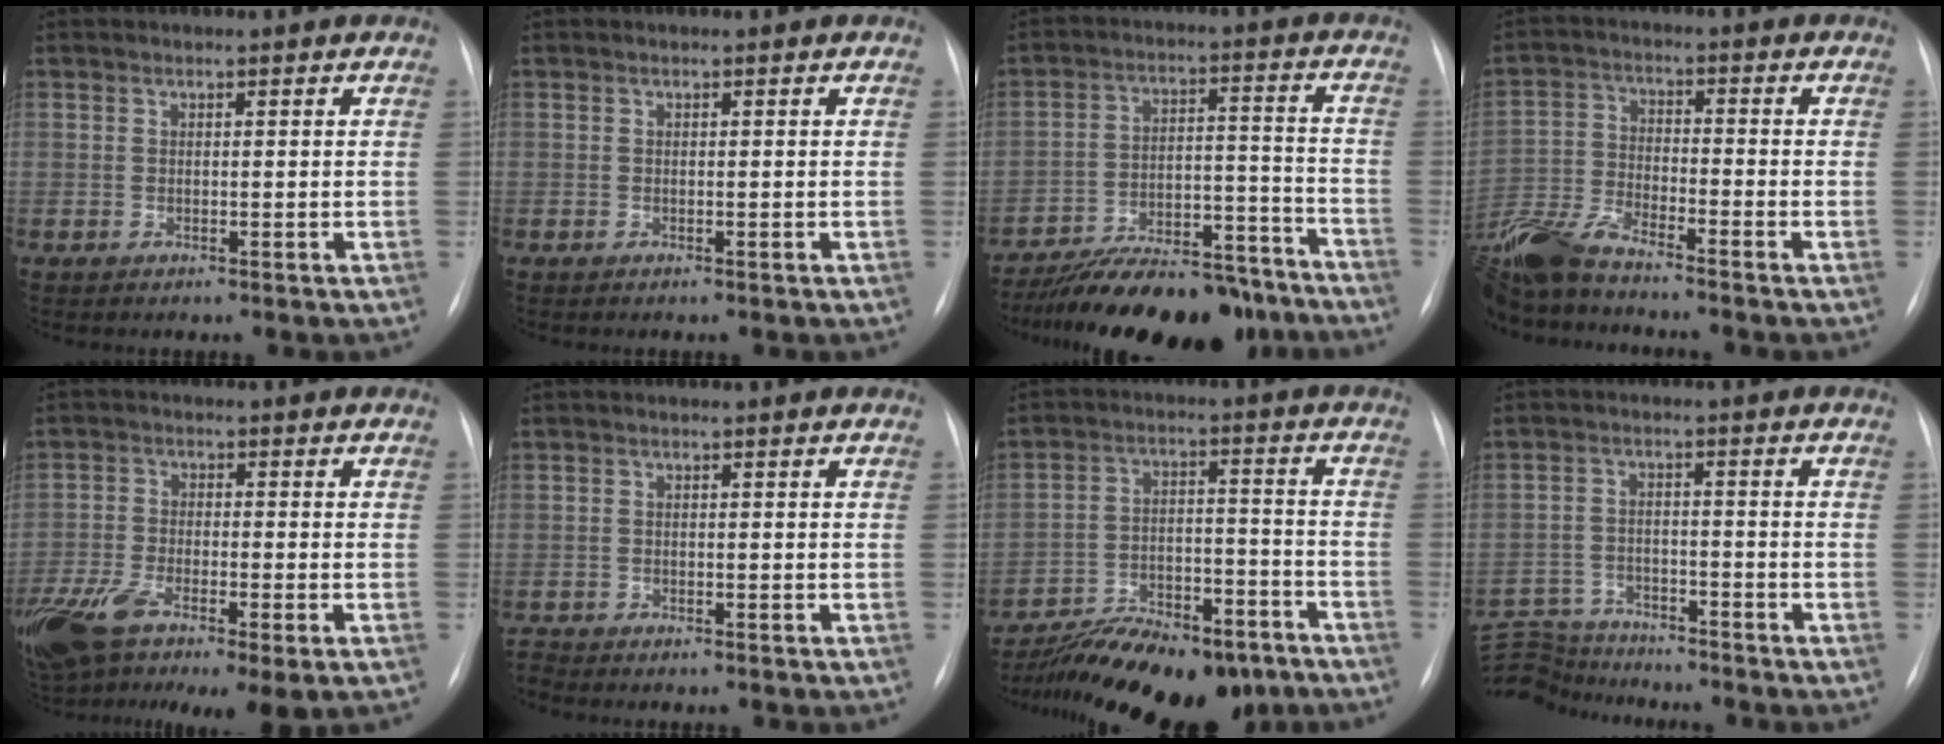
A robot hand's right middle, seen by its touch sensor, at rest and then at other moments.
{"total": 0.0}
{"total": 20.1, "force": [-17.7, 5.6, 7.9], "torque": [-0.107, 0.023, -0.263]}
{"total": 11.3, "force": [-9.8, 1.4, 5.4], "torque": [-0.121, -0.020, -0.193]}
{"total": 15.6, "force": [-8.4, 4.9, 12.2], "torque": [-0.253, -0.027, -0.143]}
{"total": 1.0, "force": [-0.9, -0.2, -0.4], "torque": [0.007, -0.005, -0.017]}
{"total": 17.7, "force": [-14.2, 6.2, 8.5], "torque": [-0.127, 0.016, -0.219]}
{"total": 9.6, "force": [-9.2, 2.5, 1.0], "torque": [-0.032, 0.008, -0.152]}